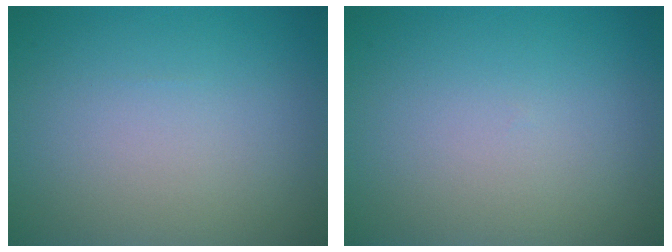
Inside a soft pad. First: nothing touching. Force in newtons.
{"total": 0.0}